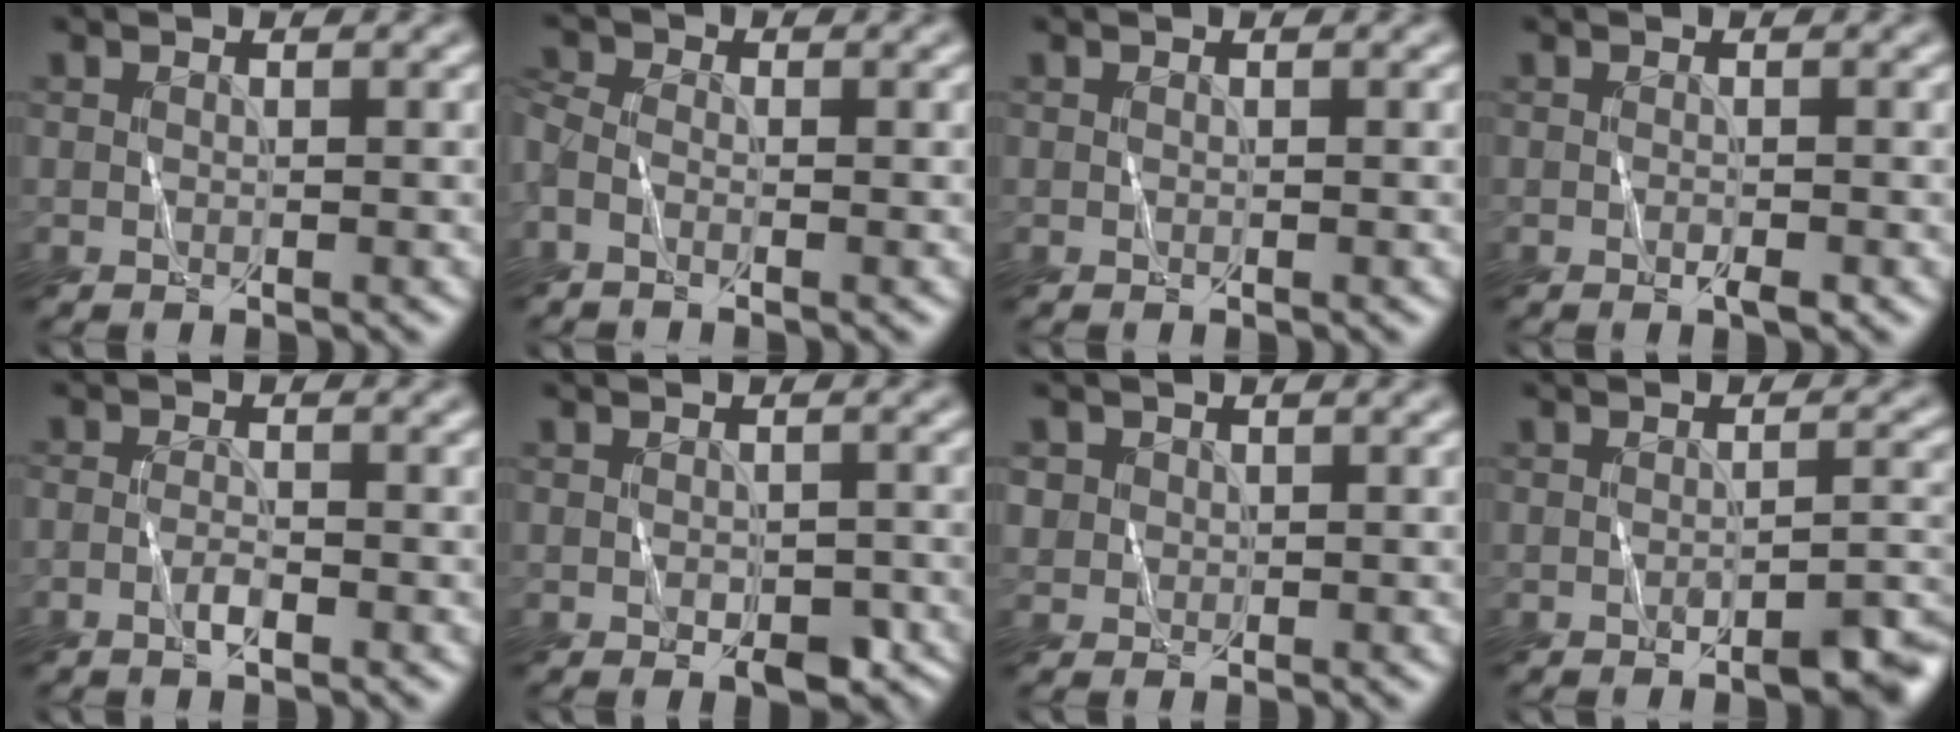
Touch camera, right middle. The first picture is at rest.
{"total": 2.0, "force": [-0.9, 1.2, 1.4], "torque": [-0.044, -0.003, -0.028]}
{"total": 0.0}
{"total": 1.0, "force": [-0.3, 0.3, 1.0], "torque": [-0.018, -0.001, -0.004]}
{"total": 1.5, "force": [-0.7, 0.4, 1.2], "torque": [-0.025, 0.000, -0.017]}
{"total": 2.9, "force": [-0.9, 1.8, 2.1], "torque": [-0.027, -0.007, -0.007]}
{"total": 1.1, "force": [0.3, 1.1, 0.1], "torque": [0.006, -0.004, 0.008]}
{"total": 3.3, "force": [-2.1, 0.8, 2.4], "torque": [-0.032, 0.005, -0.030]}